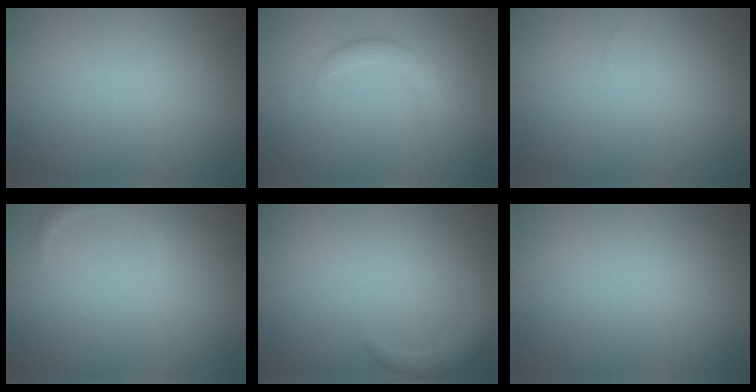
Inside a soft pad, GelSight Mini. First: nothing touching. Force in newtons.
{"total": 1.8, "press": 1.8, "slide": 0.2}
{"total": 0.0}
{"total": 1.2, "press": 1.2, "slide": 0.2}
{"total": 2.4, "press": 2.4, "slide": 0.2}
{"total": 0.0}